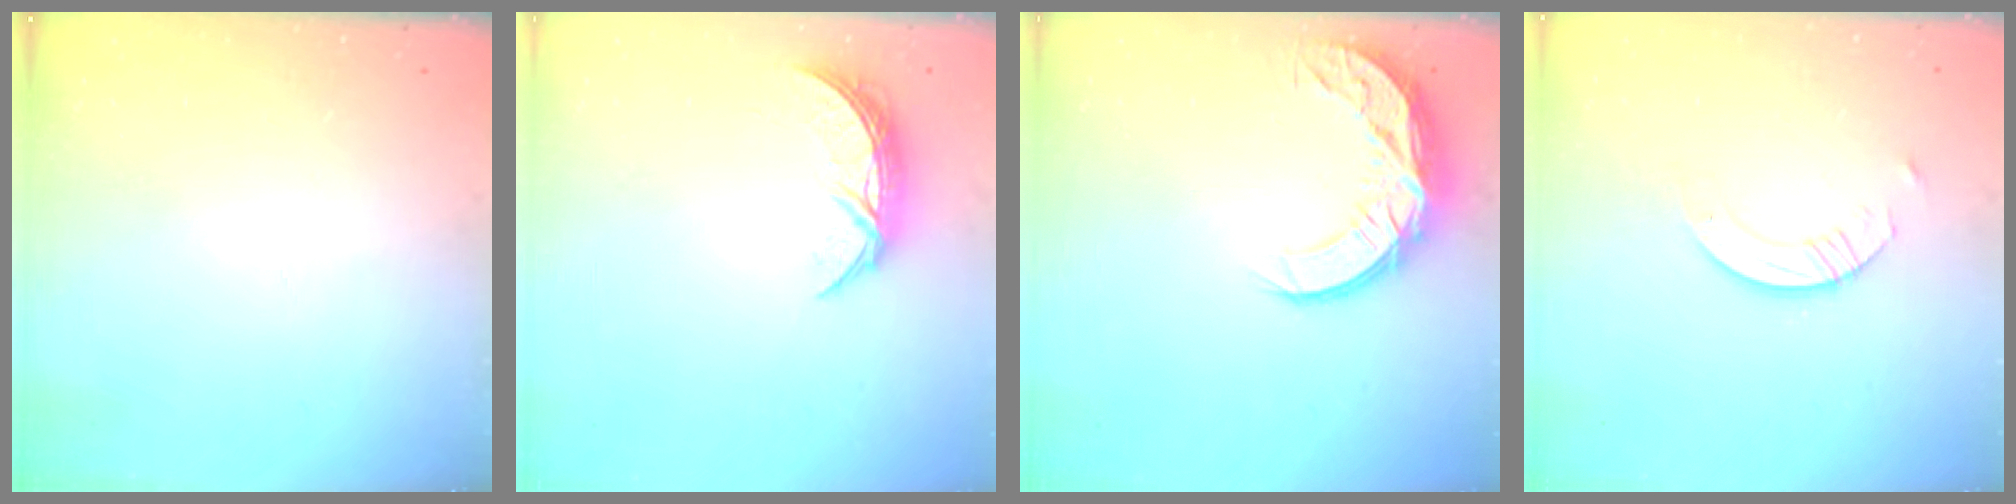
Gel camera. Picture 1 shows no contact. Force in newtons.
{"total": 7.1, "press": 7.1, "slide": 0.5}
{"total": 11.3, "press": 11.3, "slide": 0.7}
{"total": 3.5, "press": 3.5, "slide": 0.4}